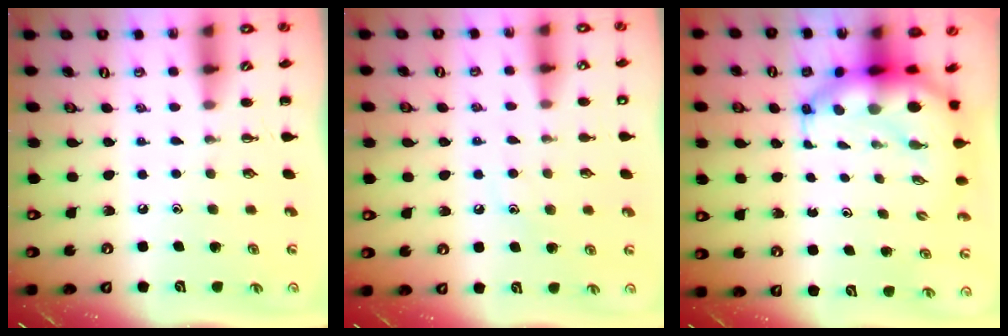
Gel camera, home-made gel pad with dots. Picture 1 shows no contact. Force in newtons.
{"total": 8.5, "press": 8.3, "slide": 1.6}
{"total": 8.5, "press": 8.3, "slide": 2.1}